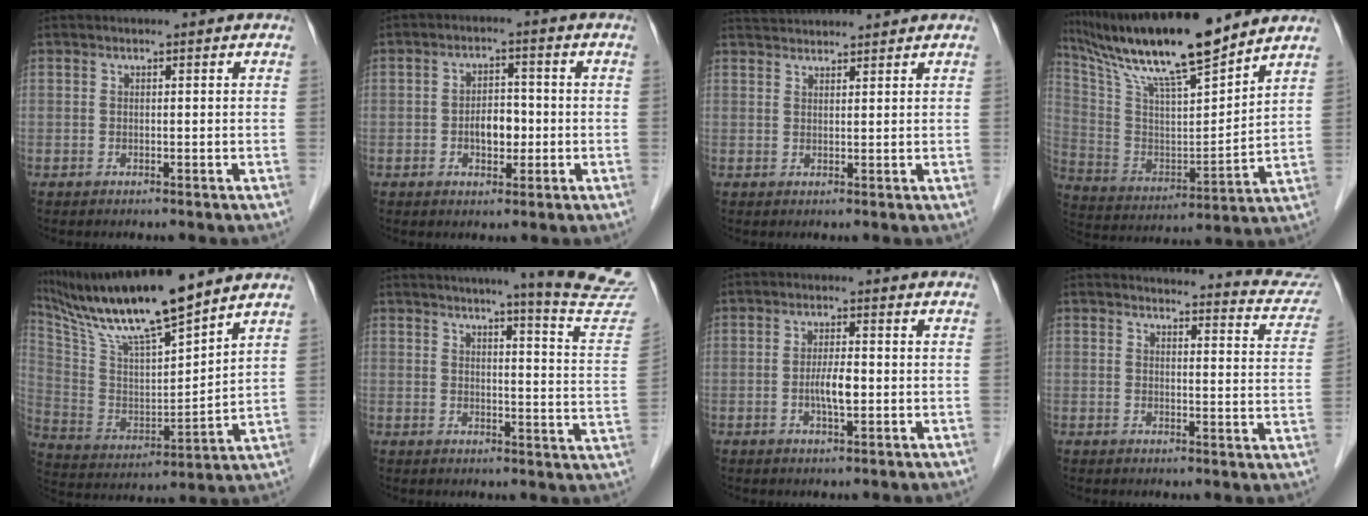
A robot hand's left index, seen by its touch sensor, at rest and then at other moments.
{"total": 4.4, "force": [-1.0, 2.5, 3.5], "torque": [-0.059, 0.007, -0.016]}
{"total": 4.9, "force": [4.8, 0.1, 0.8], "torque": [-0.017, 0.035, 0.077]}
{"total": 18.2, "force": [15.0, 1.3, 10.1], "torque": [-0.189, 0.003, 0.277]}
{"total": 17.2, "force": [14.3, 1.0, 9.5], "torque": [-0.180, -0.002, 0.267]}
{"total": 15.8, "force": [14.3, -1.4, 6.4], "torque": [-0.078, -0.087, 0.150]}
{"total": 3.7, "force": [-0.8, 0.8, 3.6], "torque": [-0.069, -0.002, -0.014]}
{"total": 16.3, "force": [15.9, 2.3, 2.8], "torque": [-0.004, -0.064, 0.149]}